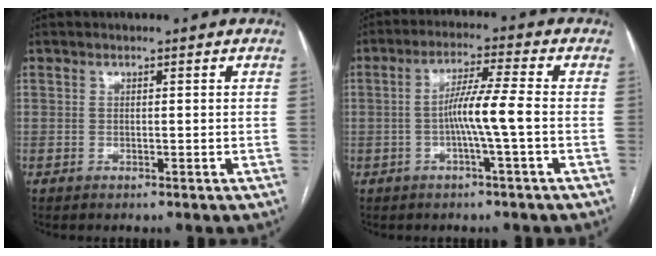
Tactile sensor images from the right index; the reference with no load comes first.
{"total": 6.4, "force": [-1.2, -0.9, 6.2], "torque": [-0.115, 0.007, -0.023]}